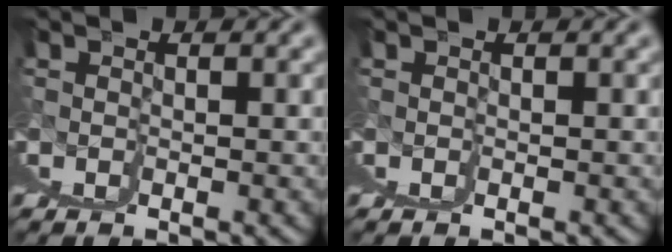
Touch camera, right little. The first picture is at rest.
{"total": 0.0}